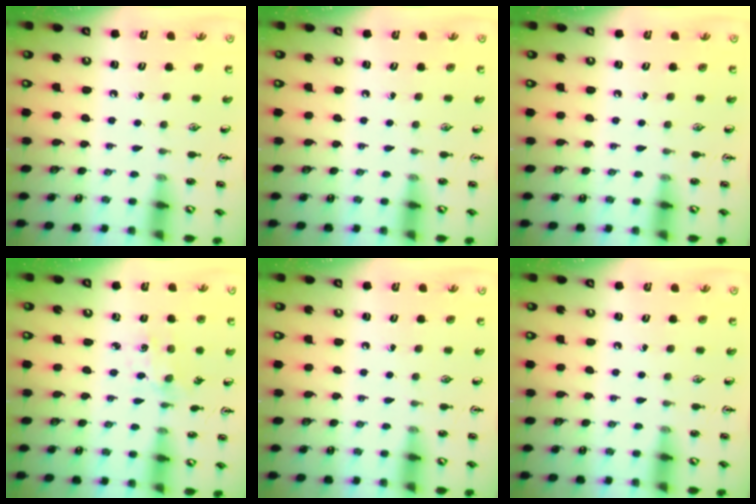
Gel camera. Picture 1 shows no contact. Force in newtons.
{"total": 0.0}
{"total": 0.0}
{"total": 2.0, "press": 1.9, "slide": 0.4}
{"total": 0.0}
{"total": 0.0}